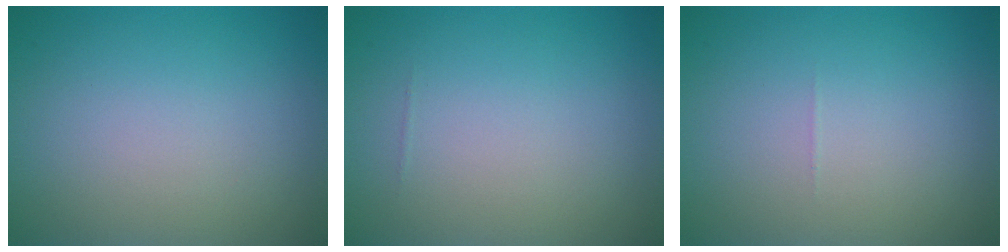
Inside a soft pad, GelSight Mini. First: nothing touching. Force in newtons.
{"total": 0.0}
{"total": 0.0}